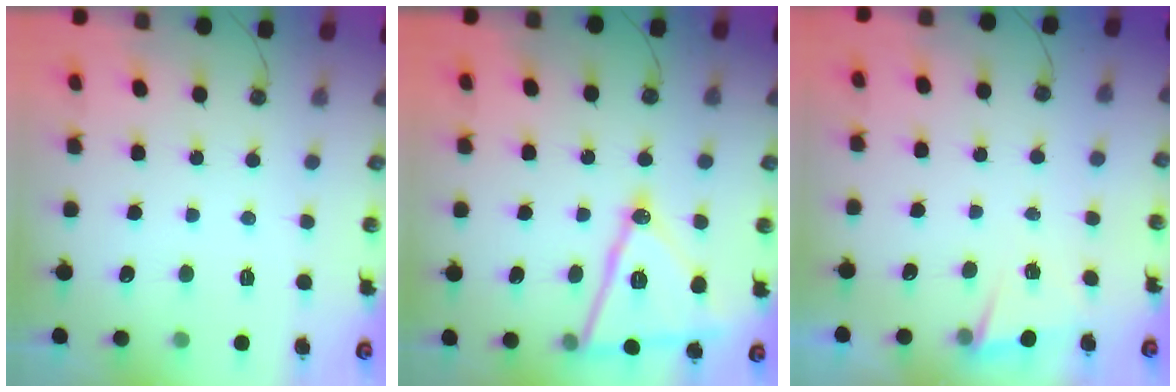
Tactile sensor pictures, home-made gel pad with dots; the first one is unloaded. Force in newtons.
{"total": 17.3, "press": 16.9, "slide": 3.6}
{"total": 2.8, "press": 2.6, "slide": 1.0}